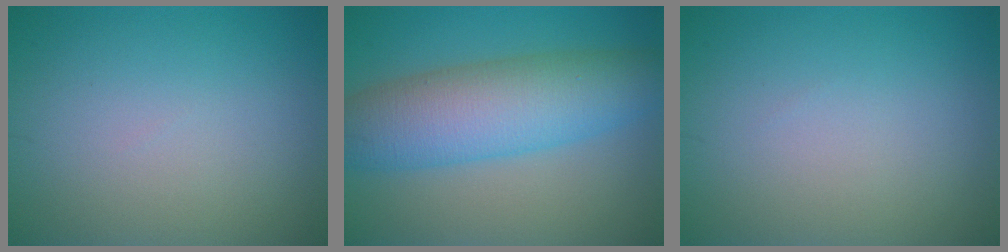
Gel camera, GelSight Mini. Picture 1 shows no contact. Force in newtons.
{"total": 8.6, "press": 8.6, "slide": 0.5}
{"total": 0.0}